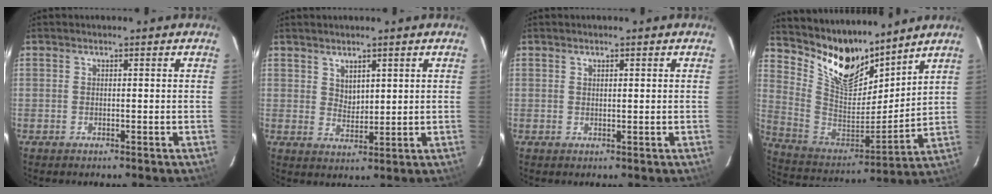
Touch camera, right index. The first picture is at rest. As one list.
[{"total": 3.2, "force": [2.3, 1.8, 1.3], "torque": [-0.015, -0.002, 0.044]}, {"total": 0.6, "force": [0.5, 0.1, 0.3], "torque": [-0.006, 0.001, 0.010]}, {"total": 15.2, "force": [12.8, 5.2, 6.2], "torque": [-0.137, -0.024, 0.245]}]